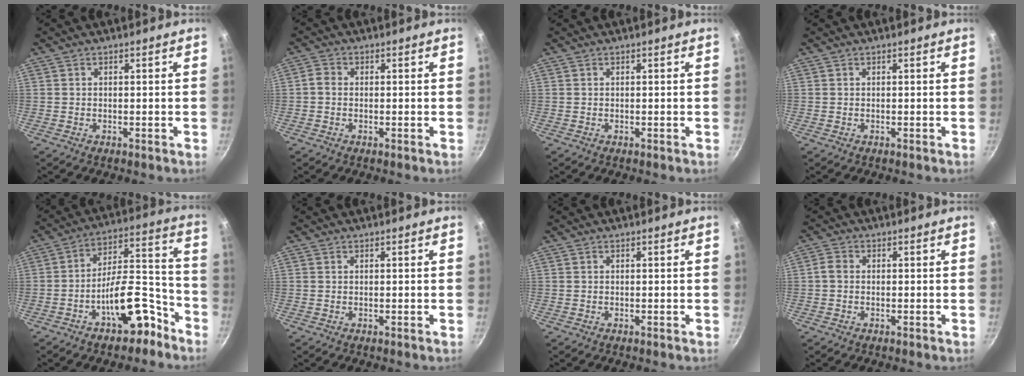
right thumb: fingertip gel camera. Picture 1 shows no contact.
{"total": 1.8, "force": [-0.4, 1.5, 1.0], "torque": [-0.023, 0.006, -0.012]}
{"total": 0.0}
{"total": 0.0}
{"total": 14.5, "force": [-8.0, 6.6, 10.2], "torque": [-0.107, 0.094, -0.111]}
{"total": 0.0}
{"total": 0.0}
{"total": 1.9, "force": [-0.3, 1.5, 1.1], "torque": [-0.028, 0.006, -0.010]}